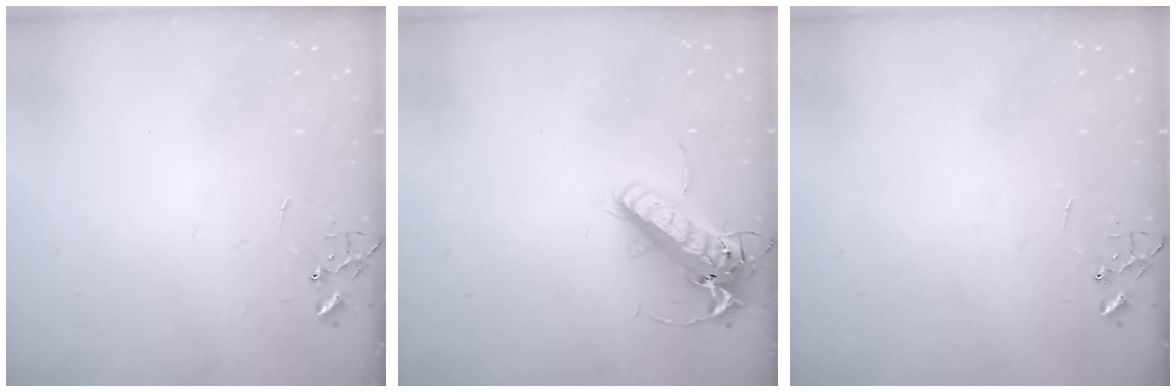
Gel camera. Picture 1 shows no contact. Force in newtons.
{"total": 15.9, "press": 15.7, "slide": 2.8}
{"total": 0.0}